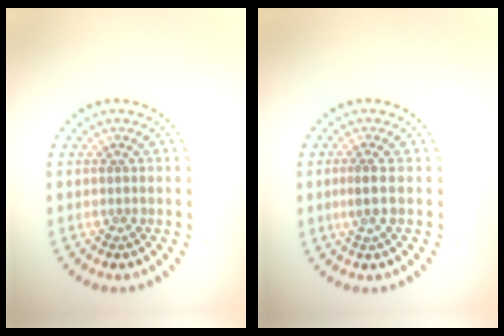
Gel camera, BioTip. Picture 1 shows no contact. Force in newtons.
{"total": 1.5, "press": 1.2, "slide": 0.8}